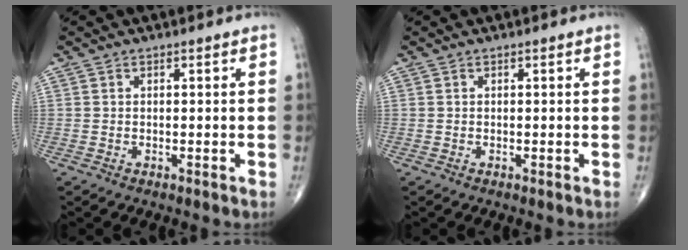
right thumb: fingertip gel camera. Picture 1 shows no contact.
{"total": 0.0}